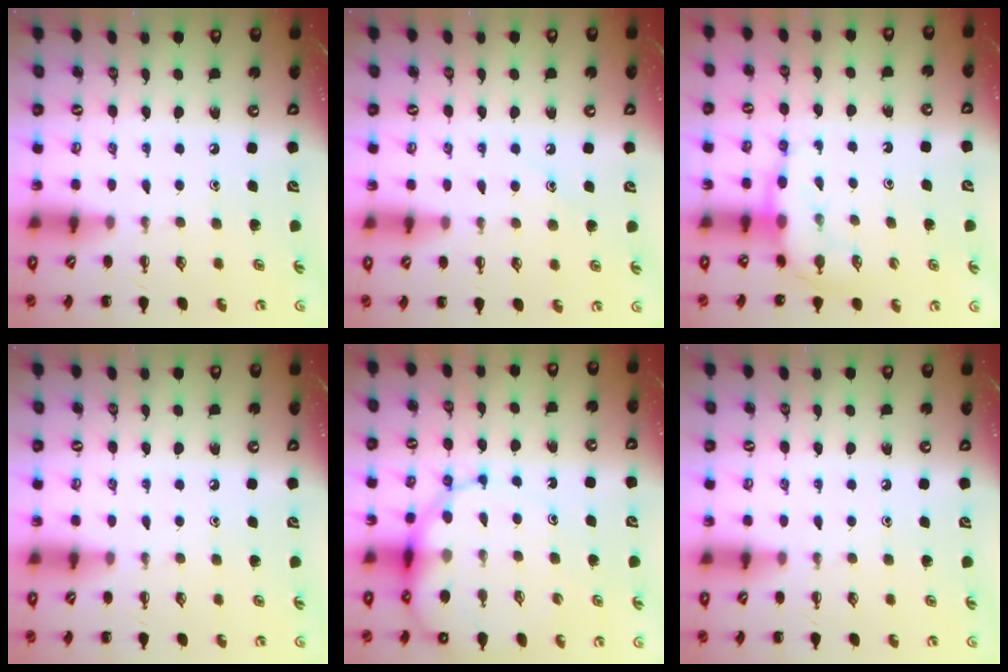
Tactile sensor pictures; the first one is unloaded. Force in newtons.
{"total": 6.6, "press": 6.5, "slide": 1.4}
{"total": 7.3, "press": 7.3, "slide": 0.6}
{"total": 0.0}
{"total": 11.9, "press": 11.5, "slide": 3.3}
{"total": 0.0}